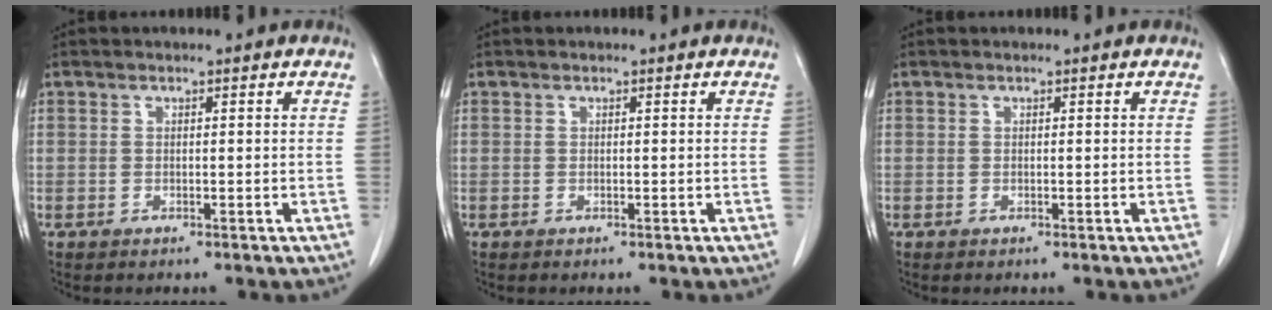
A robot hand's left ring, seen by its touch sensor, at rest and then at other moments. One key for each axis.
{"total": 0.0}
{"total": 0.0}